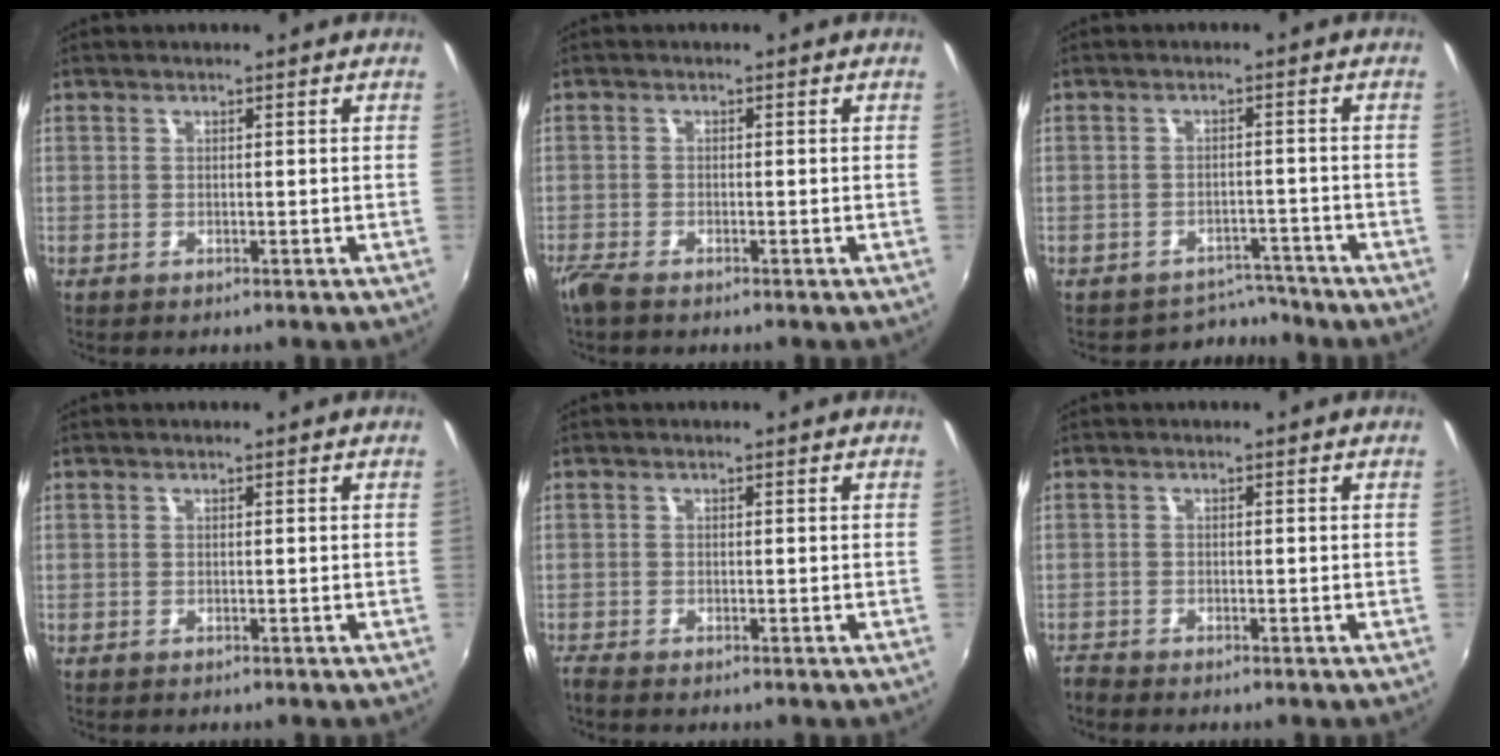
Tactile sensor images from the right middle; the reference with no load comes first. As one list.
[{"total": 2.9, "force": [-2.4, 0.7, 1.5], "torque": [-0.040, -0.011, -0.050]}, {"total": 4.6, "force": [-4.2, 1.6, -1.1], "torque": [0.021, 0.013, -0.061]}, {"total": 0.0}, {"total": 1.2, "force": [-1.1, 0.0, 0.4], "torque": [-0.012, -0.007, -0.023]}, {"total": 1.9, "force": [-1.9, 0.2, 0.2], "torque": [-0.011, -0.012, -0.041]}]